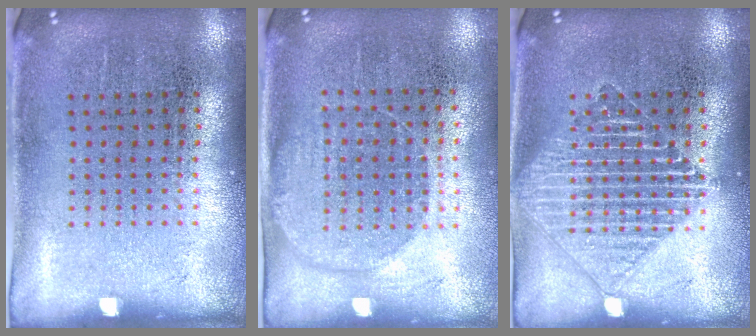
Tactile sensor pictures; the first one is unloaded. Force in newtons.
{"total": 1.5, "press": 1.4, "slide": 0.8}
{"total": 3.0, "press": 3.0, "slide": 0.4}